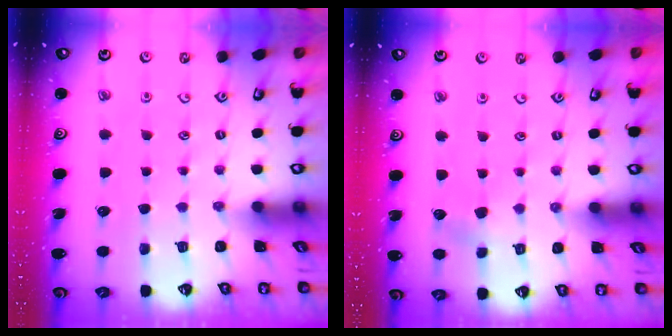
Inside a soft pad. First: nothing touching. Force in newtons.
{"total": 1.3, "press": 1.3, "slide": 0.2}